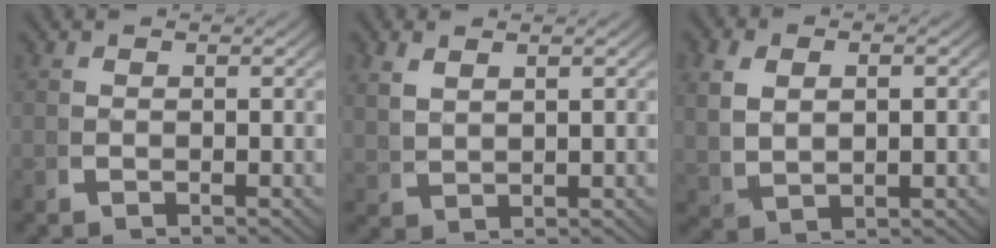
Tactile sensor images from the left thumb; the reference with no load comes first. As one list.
[{"total": 2.1, "force": [1.8, 0.7, 0.9], "torque": [-0.022, 0.004, 0.047]}, {"total": 3.9, "force": [1.2, 2.5, 2.8], "torque": [-0.068, -0.007, 0.036]}]